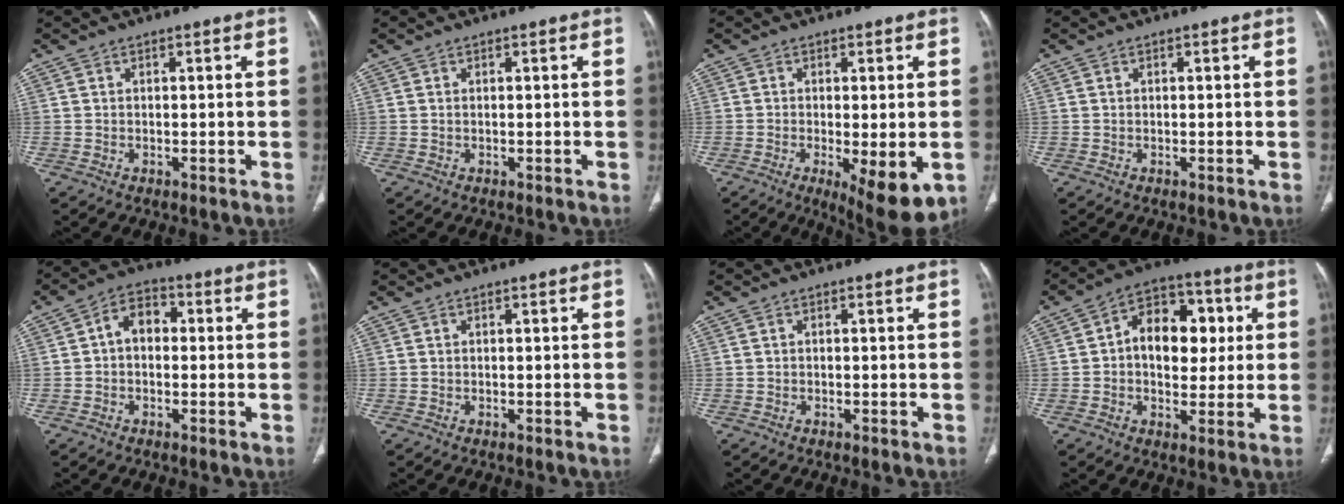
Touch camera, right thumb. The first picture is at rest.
{"total": 0.0}
{"total": 10.0, "force": [-3.2, 3.2, 8.9], "torque": [-0.127, -0.021, -0.042]}
{"total": 0.0}
{"total": 6.1, "force": [0.3, 4.3, 4.3], "torque": [-0.054, 0.021, -0.007]}
{"total": 0.0}
{"total": 0.0}
{"total": 14.0, "force": [1.8, 9.6, 10.0], "torque": [-0.105, 0.019, 0.020]}